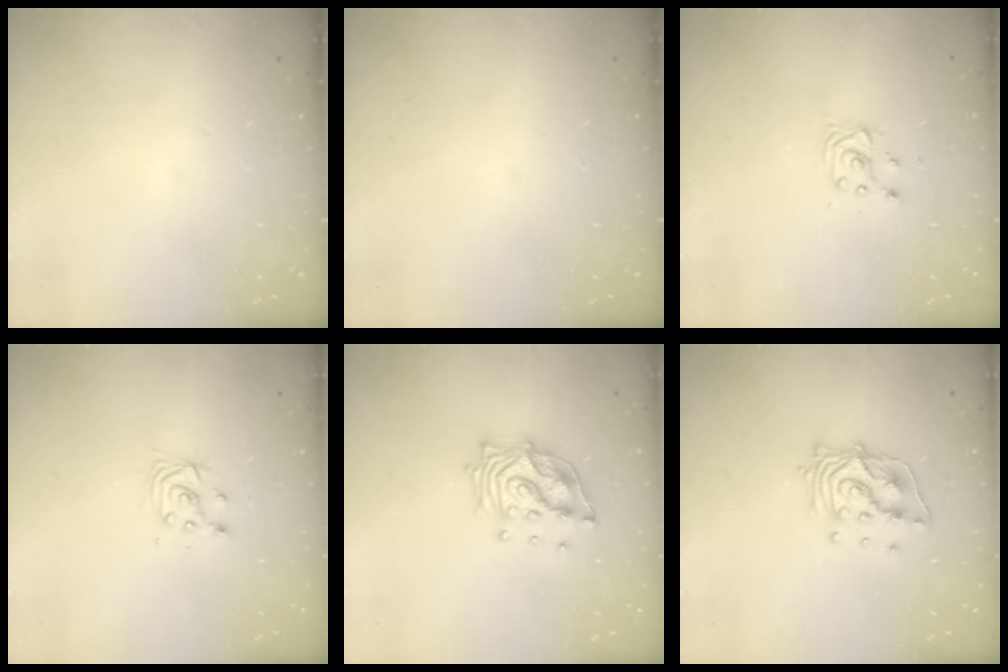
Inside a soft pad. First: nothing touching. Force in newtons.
{"total": 0.0}
{"total": 2.8, "press": 2.8, "slide": 0.4}
{"total": 3.3, "press": 3.3, "slide": 0.3}
{"total": 13.9, "press": 13.8, "slide": 1.4}
{"total": 12.4, "press": 12.3, "slide": 1.1}